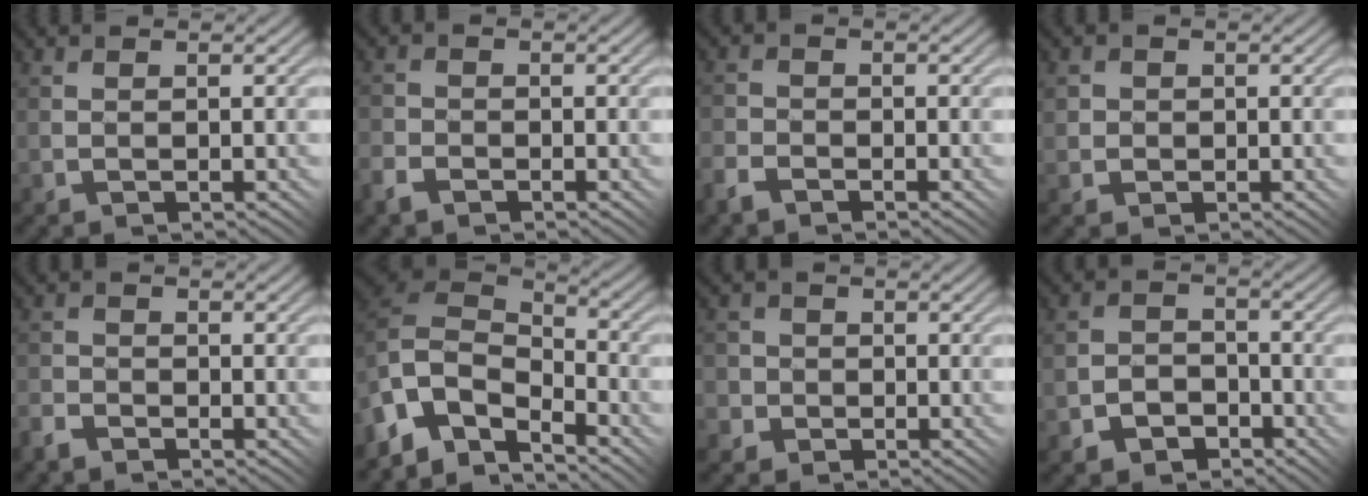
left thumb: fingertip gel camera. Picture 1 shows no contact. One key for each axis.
{"total": 3.1, "fx": -2.2, "fy": 1.9, "fz": 1.1, "tx": -0.032, "ty": -0.003, "tz": -0.052}
{"total": 3.0, "fx": -2.3, "fy": 1.6, "fz": 1.1, "tx": -0.031, "ty": 0.000, "tz": -0.055}
{"total": 2.6, "fx": 0.2, "fy": 2.6, "fz": 0.3, "tx": -0.010, "ty": 0.006, "tz": -0.008}
{"total": 2.4, "fx": -2.0, "fy": 1.2, "fz": 0.6, "tx": -0.020, "ty": 0.002, "tz": -0.049}
{"total": 9.6, "fx": -6.2, "fy": 5.8, "fz": 4.6, "tx": -0.123, "ty": 0.001, "tz": -0.121}
{"total": 4.8, "fx": -1.0, "fy": 4.7, "fz": 0.1, "tx": -0.017, "ty": 0.014, "tz": -0.053}
{"total": 3.9, "fx": -2.6, "fy": 2.7, "fz": 1.4, "tx": -0.023, "ty": 0.003, "tz": -0.052}